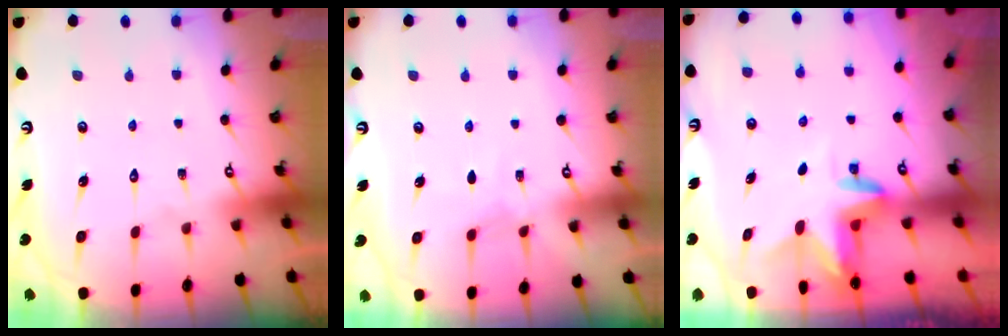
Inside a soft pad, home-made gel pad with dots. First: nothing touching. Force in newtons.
{"total": 3.5, "press": 3.4, "slide": 0.5}
{"total": 3.3, "press": 3.3, "slide": 0.3}